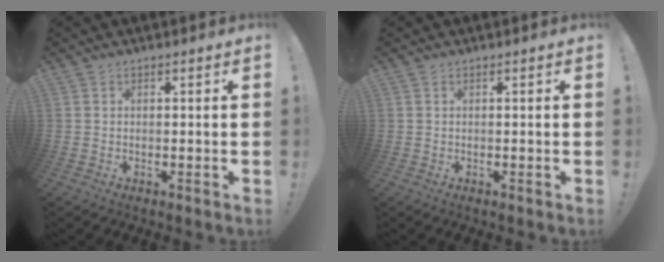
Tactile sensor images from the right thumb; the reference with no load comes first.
{"total": 0.0}